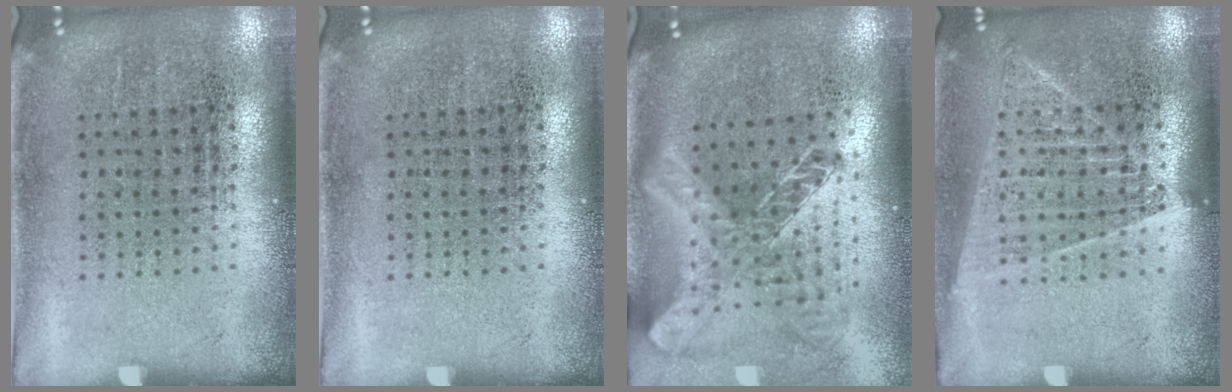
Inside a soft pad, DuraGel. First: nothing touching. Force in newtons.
{"total": 0.0}
{"total": 1.9, "press": 1.6, "slide": 1.1}
{"total": 1.4, "press": 1.3, "slide": 0.4}